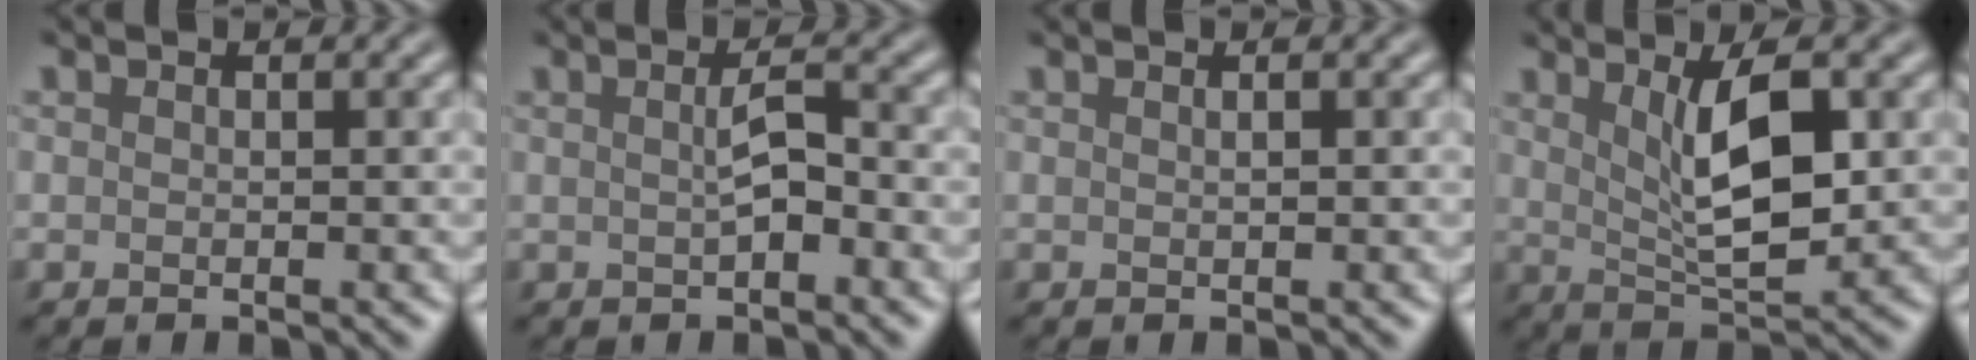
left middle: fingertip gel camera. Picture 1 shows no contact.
{"total": 2.0, "force": [0.1, 0.4, 2.0], "torque": [-0.040, 0.006, -0.001]}
{"total": 0.6, "force": [0.3, 0.2, 0.5], "torque": [-0.006, 0.004, 0.002]}
{"total": 5.8, "force": [1.5, 1.7, 5.4], "torque": [-0.094, -0.003, 0.031]}